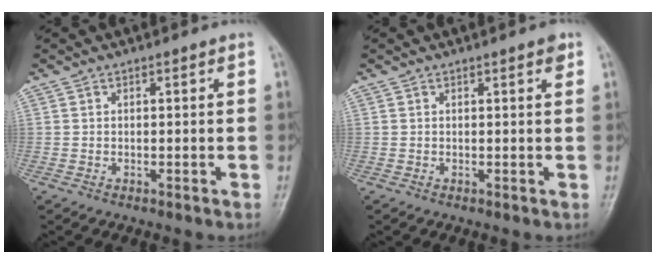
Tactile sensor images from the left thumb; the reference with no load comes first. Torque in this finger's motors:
{"motor_torque": [0.20, -0.12, 0.06, 0.01, 0.00]}